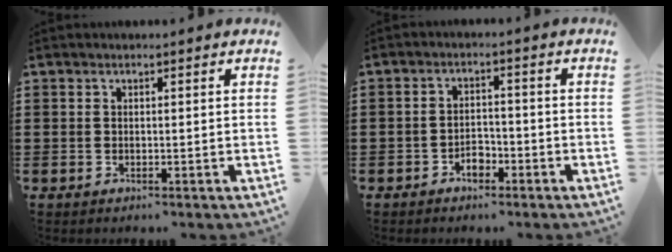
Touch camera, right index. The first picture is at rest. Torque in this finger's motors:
{"motor_torque": [1.08, 1.06, 0.32, 0.03]}